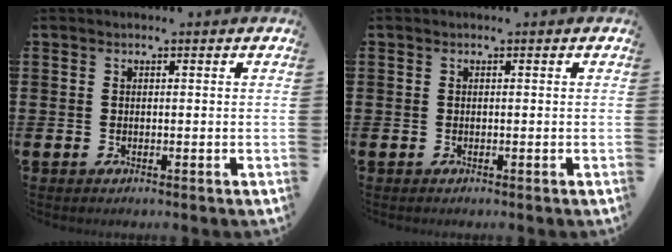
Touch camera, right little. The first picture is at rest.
{"total": 0.0}